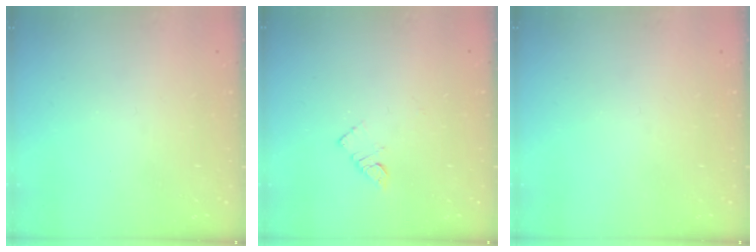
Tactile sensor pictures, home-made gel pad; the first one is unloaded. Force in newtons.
{"total": 3.9, "press": 3.8, "slide": 0.4}
{"total": 0.0}